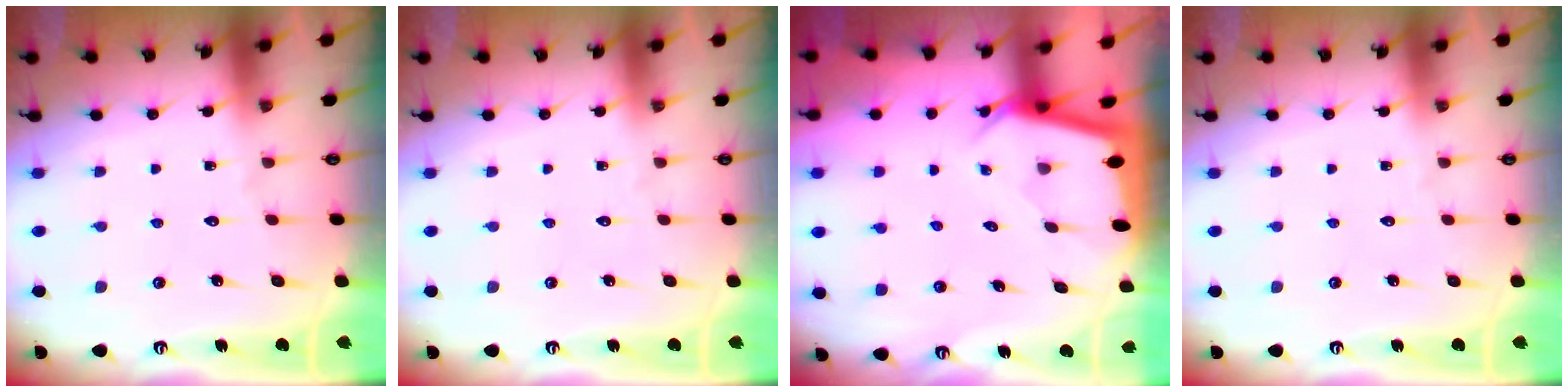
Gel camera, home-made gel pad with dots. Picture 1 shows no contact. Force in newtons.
{"total": 0.0}
{"total": 2.2, "press": 2.2, "slide": 0.1}
{"total": 0.0}